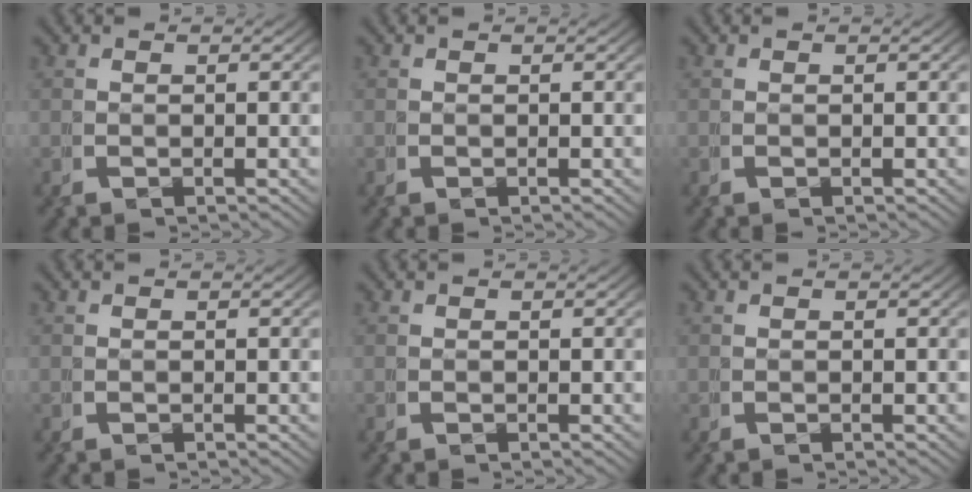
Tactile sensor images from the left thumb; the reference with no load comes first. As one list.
[{"total": 0.0}, {"total": 0.0}, {"total": 0.0}, {"total": 0.0}, {"total": 0.0}]